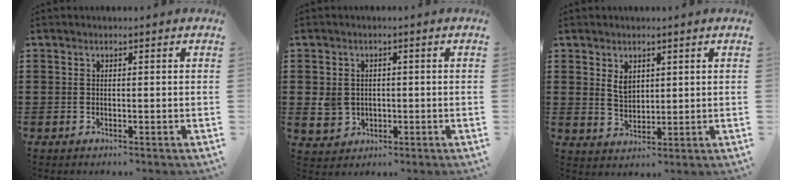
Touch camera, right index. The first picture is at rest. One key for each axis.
{"total": 3.3, "fx": -0.2, "fy": 3.1, "fz": 1.1, "tx": -0.032, "ty": 0.009, "tz": -0.005}
{"total": 3.2, "fx": 1.6, "fy": 2.0, "fz": 1.8, "tx": -0.034, "ty": 0.003, "tz": 0.028}